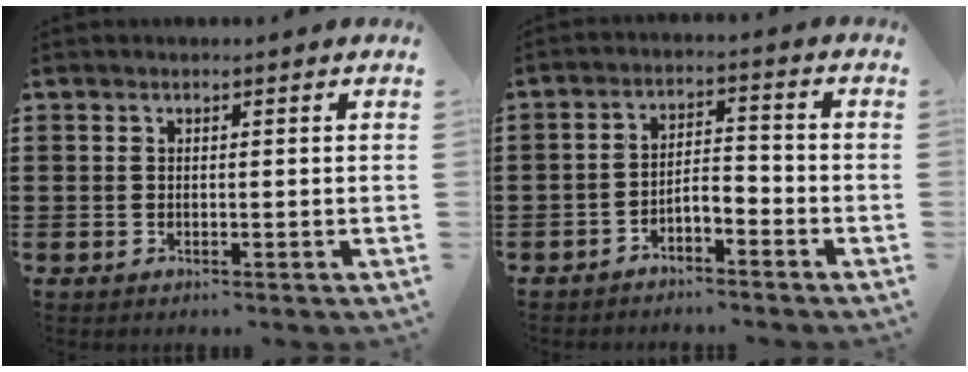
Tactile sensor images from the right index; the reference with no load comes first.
{"total": 3.1, "force": [-2.9, 0.5, 1.0], "torque": [-0.022, 0.005, -0.061]}